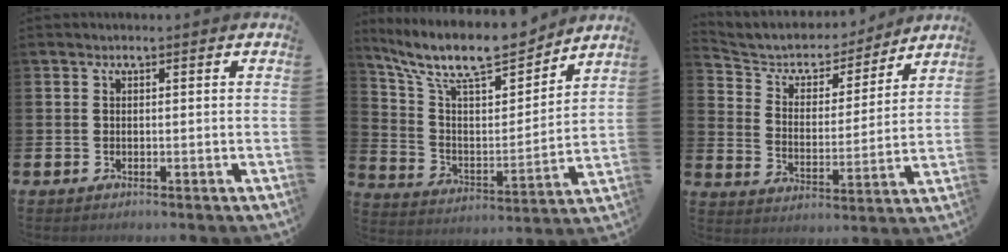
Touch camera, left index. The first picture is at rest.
{"total": 11.7, "force": [10.2, 3.1, 4.9], "torque": [-0.120, -0.071, 0.175]}
{"total": 5.7, "force": [5.1, 2.4, 0.8], "torque": [-0.049, -0.040, 0.082]}